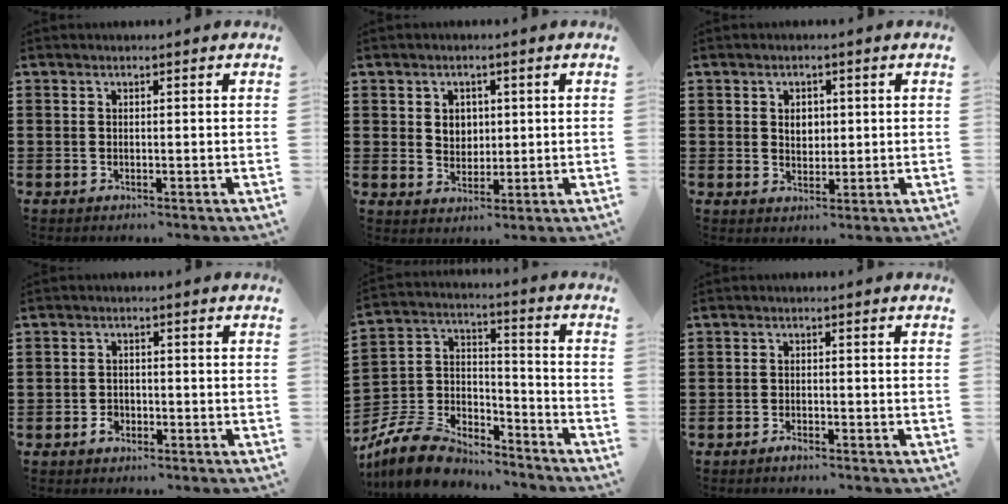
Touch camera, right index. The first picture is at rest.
{"total": 3.1, "force": [1.1, 2.7, 1.1], "torque": [-0.024, 0.008, 0.016]}
{"total": 2.5, "force": [0.5, 1.9, 1.5], "torque": [-0.028, 0.007, 0.006]}
{"total": 1.8, "force": [-1.1, 1.1, 0.9], "torque": [-0.020, -0.002, -0.022]}
{"total": 8.8, "force": [-8.0, 2.9, 2.2], "torque": [-0.064, 0.017, -0.162]}
{"total": 1.2, "force": [-1.1, 0.3, 0.4], "torque": [-0.011, -0.002, -0.020]}